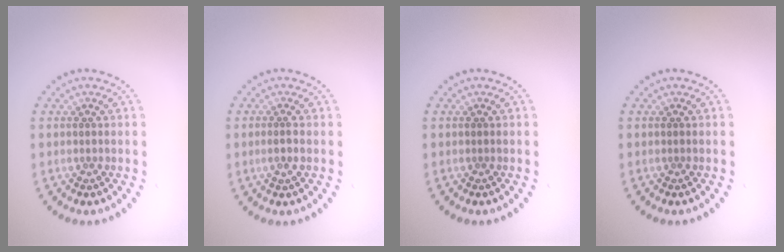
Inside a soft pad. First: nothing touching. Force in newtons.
{"total": 1.3, "press": 1.2, "slide": 0.5}
{"total": 0.0}
{"total": 0.0}